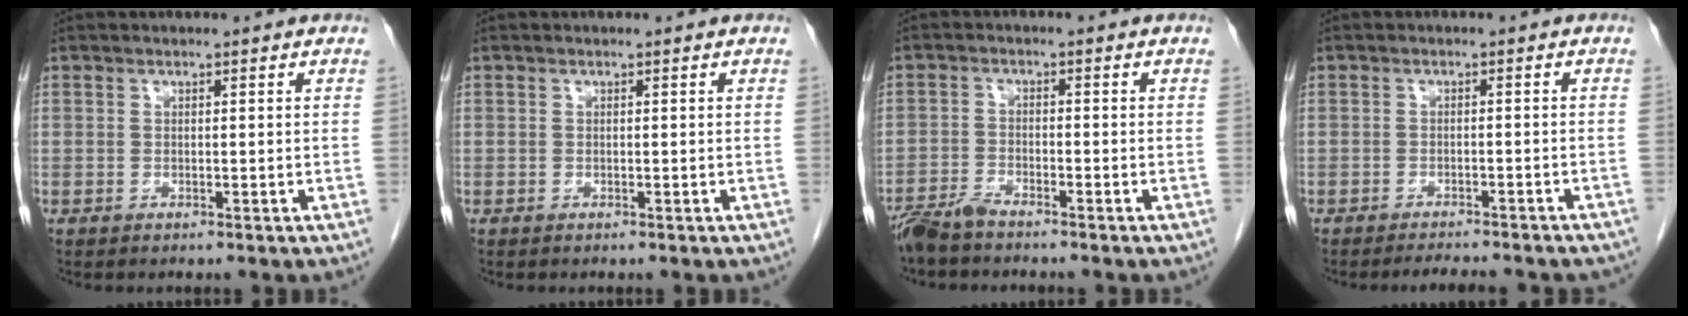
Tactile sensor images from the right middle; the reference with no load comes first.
{"total": 0.0}
{"total": 3.7, "force": [-3.4, 0.3, 1.4], "torque": [-0.028, -0.011, -0.068]}
{"total": 9.9, "force": [-8.9, 2.0, 3.7], "torque": [-0.042, -0.003, -0.101]}